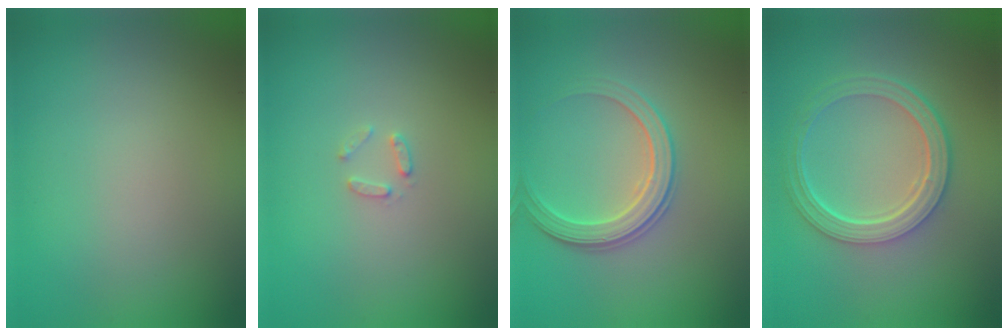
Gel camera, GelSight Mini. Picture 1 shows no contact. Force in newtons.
{"total": 1.0, "press": 1.0, "slide": 0.2}
{"total": 3.0, "press": 2.9, "slide": 0.3}
{"total": 5.2, "press": 3.8, "slide": 3.4}